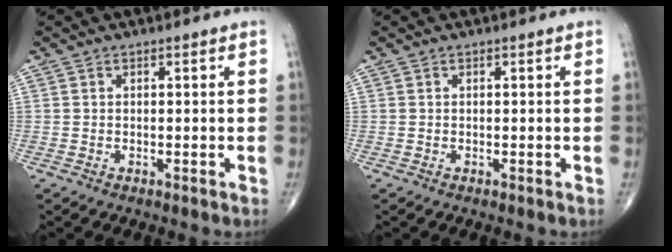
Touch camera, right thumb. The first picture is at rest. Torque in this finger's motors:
{"motor_torque": [0.00, 0.00, 0.00, 0.00, 0.02]}